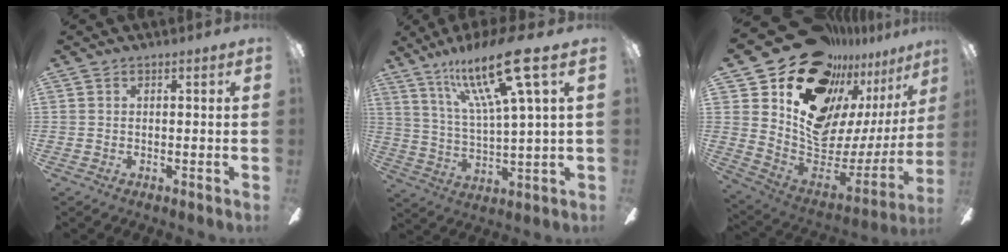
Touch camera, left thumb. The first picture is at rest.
{"total": 19.6, "force": [11.4, 3.4, 15.6], "torque": [-0.293, -0.049, 0.173]}
{"total": 20.4, "force": [13.6, 11.6, 9.7], "torque": [-0.144, -0.113, 0.267]}